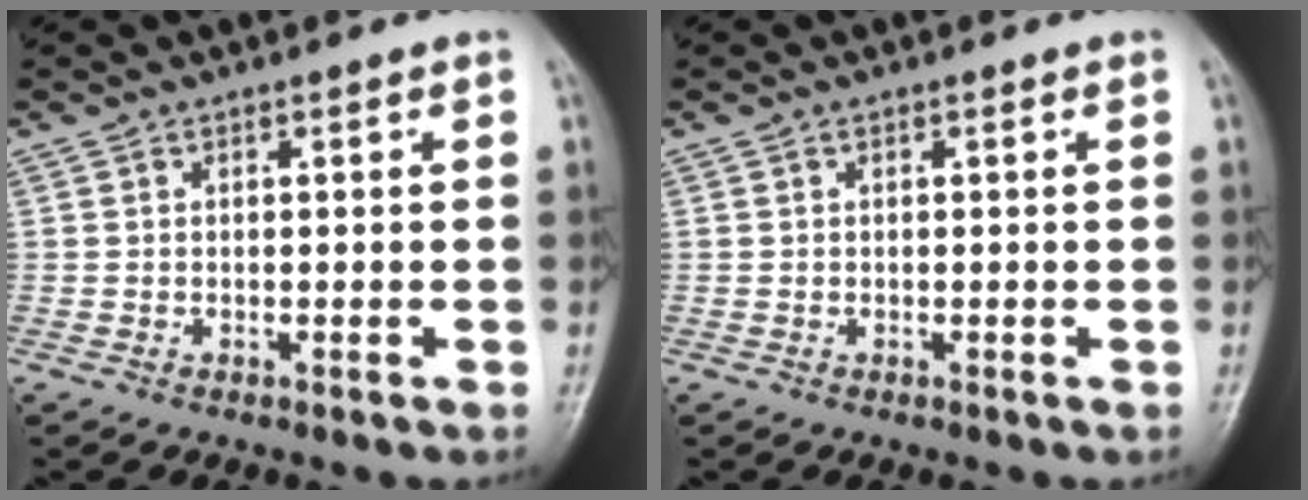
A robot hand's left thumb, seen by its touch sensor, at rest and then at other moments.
{"total": 0.0}